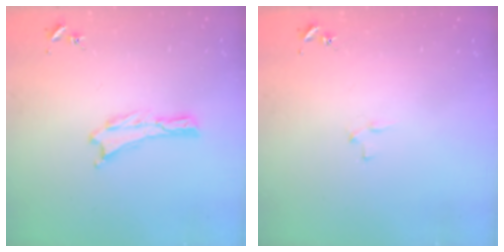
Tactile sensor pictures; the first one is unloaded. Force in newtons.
{"total": 1.9, "press": 1.9, "slide": 0.2}